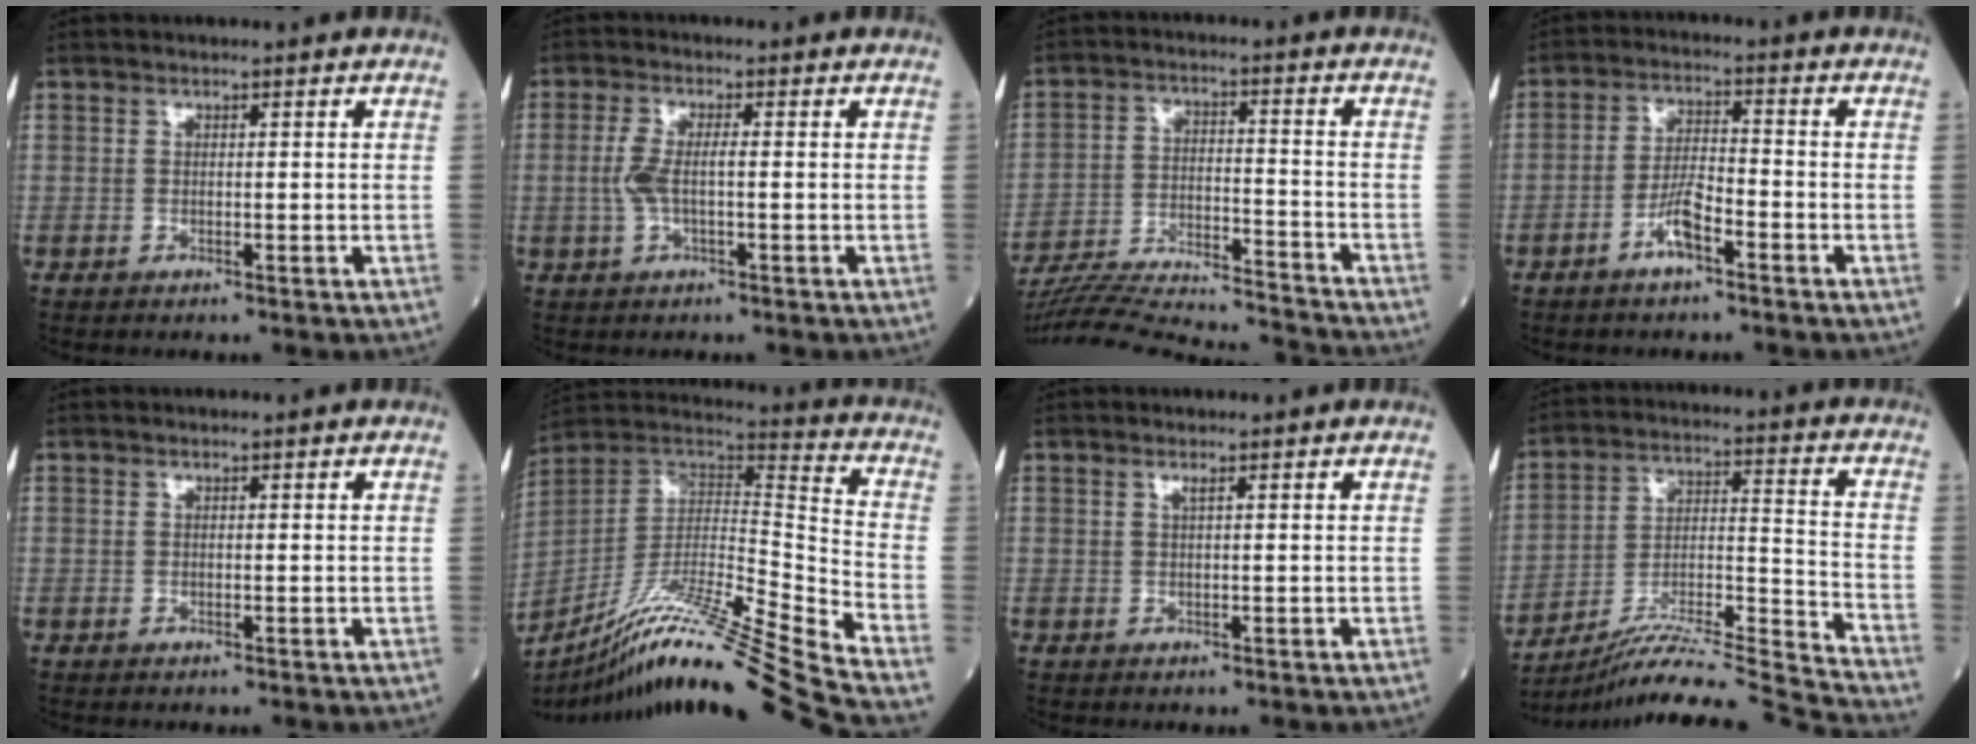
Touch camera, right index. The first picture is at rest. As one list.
[{"total": 4.0, "force": [-0.3, 0.9, 3.9], "torque": [-0.098, 0.005, -0.008]}, {"total": 20.9, "force": [-20.1, 0.7, 5.9], "torque": [-0.128, -0.015, -0.305]}, {"total": 5.0, "force": [-2.9, 0.9, 4.0], "torque": [-0.081, 0.007, -0.057]}, {"total": 0.0}, {"total": 26.4, "force": [-21.0, -2.5, 15.9], "torque": [-0.251, -0.031, -0.361]}, {"total": 0.6, "force": [0.3, -0.1, 0.5], "torque": [-0.016, -0.002, 0.008]}, {"total": 22.0, "force": [-20.7, -3.2, 6.6], "torque": [-0.110, -0.012, -0.331]}]